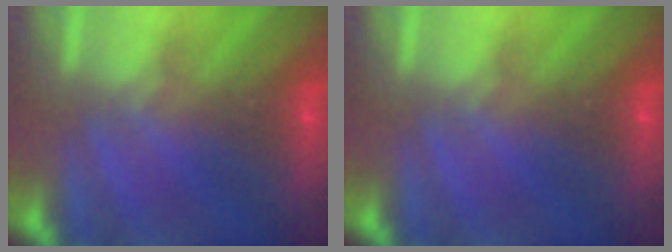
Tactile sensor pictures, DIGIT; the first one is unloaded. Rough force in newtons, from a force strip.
{"total": 0.0}